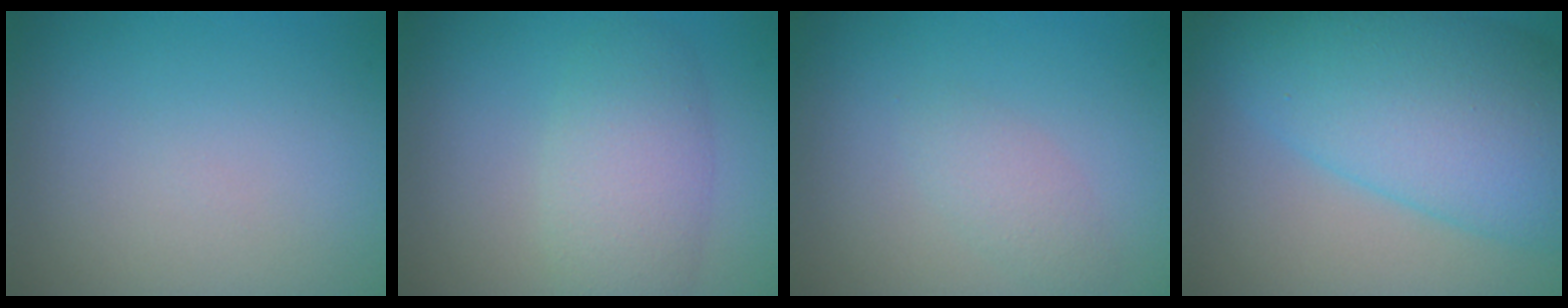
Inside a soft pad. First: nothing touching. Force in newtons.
{"total": 4.4, "press": 4.4, "slide": 0.4}
{"total": 1.7, "press": 1.7, "slide": 0.0}
{"total": 12.1, "press": 12.1, "slide": 0.1}